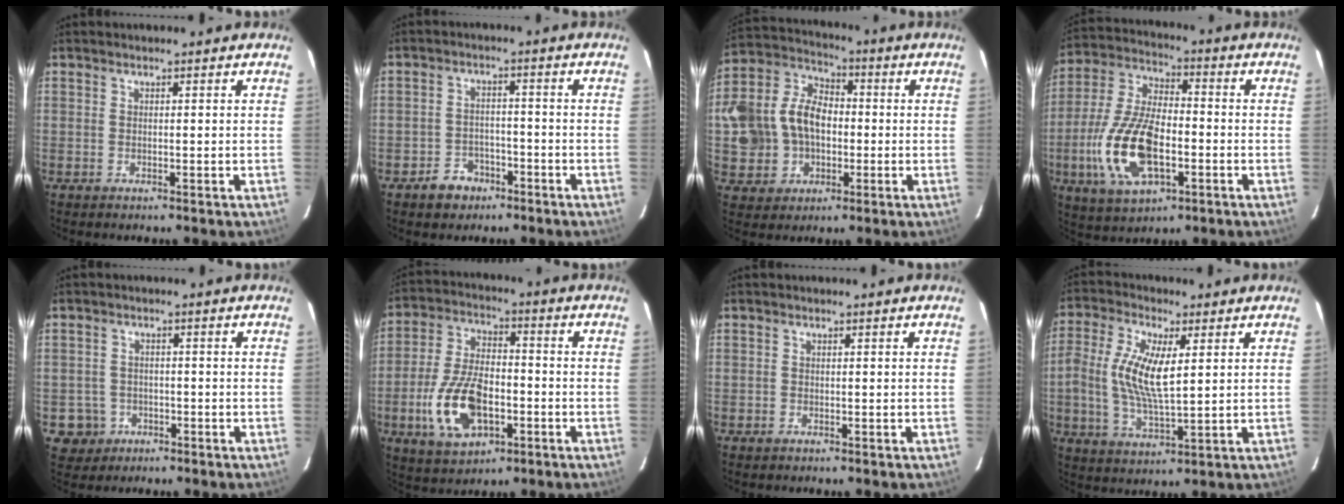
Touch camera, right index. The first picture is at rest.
{"total": 5.6, "force": [-3.8, 3.9, 1.3], "torque": [-0.042, 0.016, -0.053]}
{"total": 17.0, "force": [-1.8, 14.0, 9.4], "torque": [-0.246, 0.039, -0.022]}
{"total": 17.3, "force": [-4.9, 8.1, 14.5], "torque": [-0.316, -0.006, -0.089]}
{"total": 5.2, "force": [-1.9, 4.8, 0.2], "torque": [-0.015, 0.021, -0.026]}
{"total": 14.6, "force": [-4.8, 7.9, 11.3], "torque": [-0.240, 0.003, -0.078]}
{"total": 0.6, "force": [-0.5, 0.4, 0.0], "torque": [-0.002, 0.000, -0.010]}
{"total": 11.0, "force": [1.4, 3.9, 10.1], "torque": [-0.208, 0.004, 0.024]}